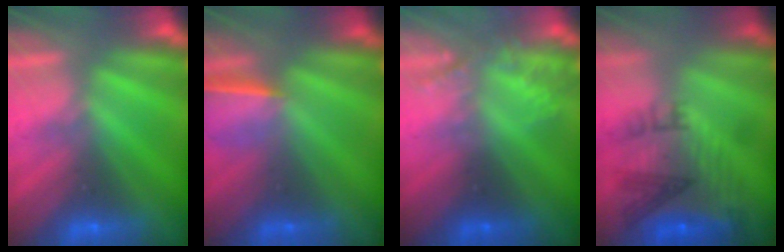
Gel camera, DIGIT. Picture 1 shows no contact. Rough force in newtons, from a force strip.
{"total": 1.6}
{"total": 1.9}
{"total": 8.0}